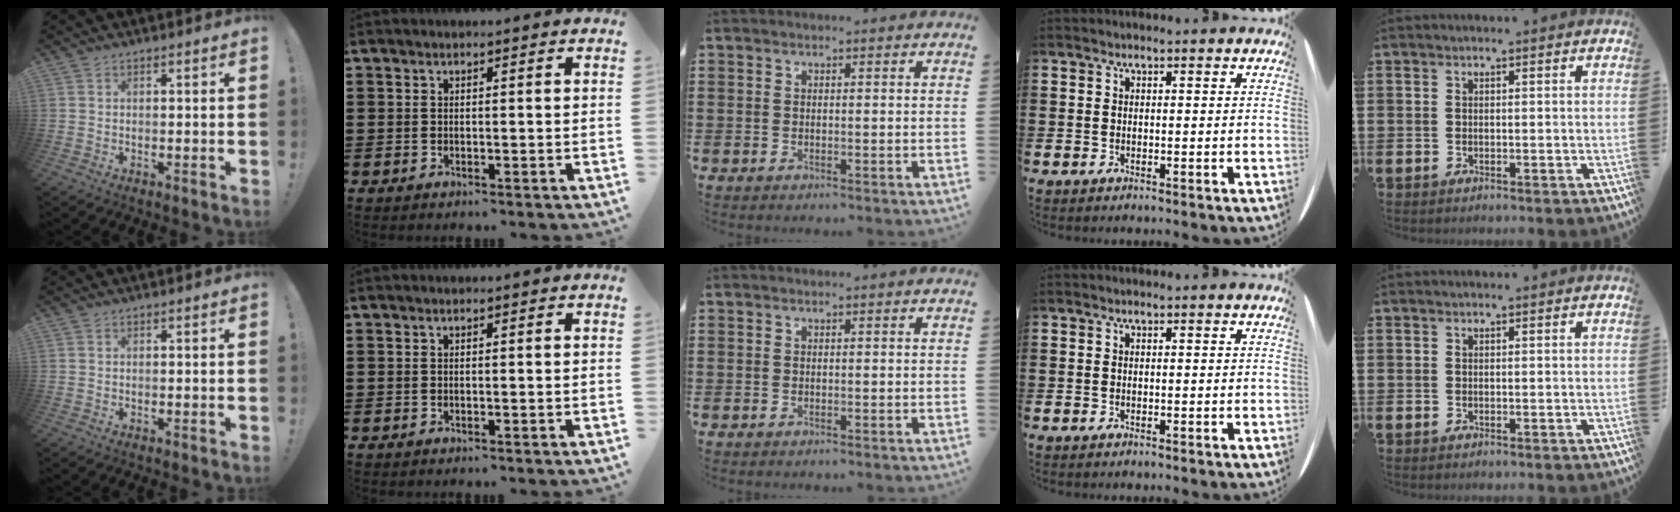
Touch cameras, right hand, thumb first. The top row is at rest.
{}